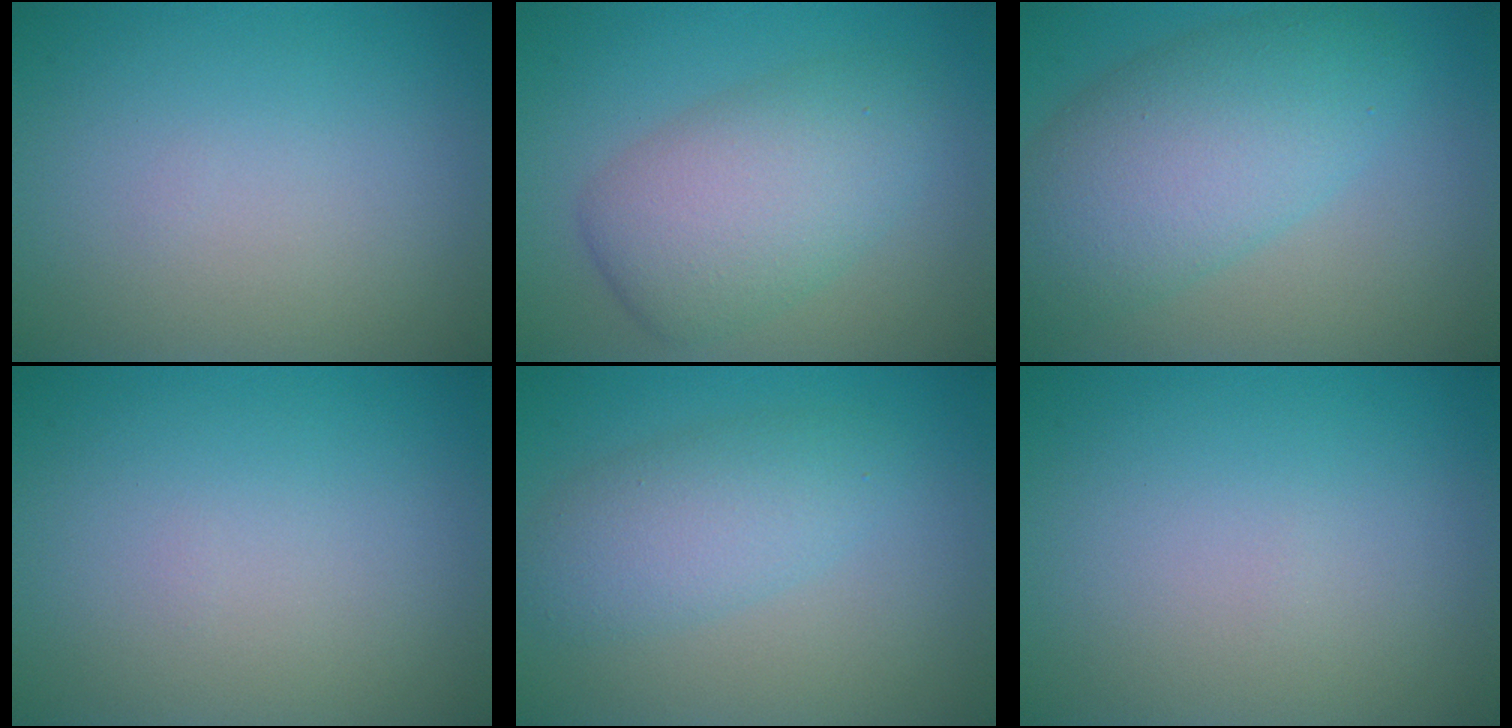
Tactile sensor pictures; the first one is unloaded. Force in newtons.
{"total": 5.9, "press": 5.9, "slide": 0.1}
{"total": 7.5, "press": 7.5, "slide": 0.3}
{"total": 0.0}
{"total": 3.8, "press": 3.8, "slide": 0.1}
{"total": 0.0}